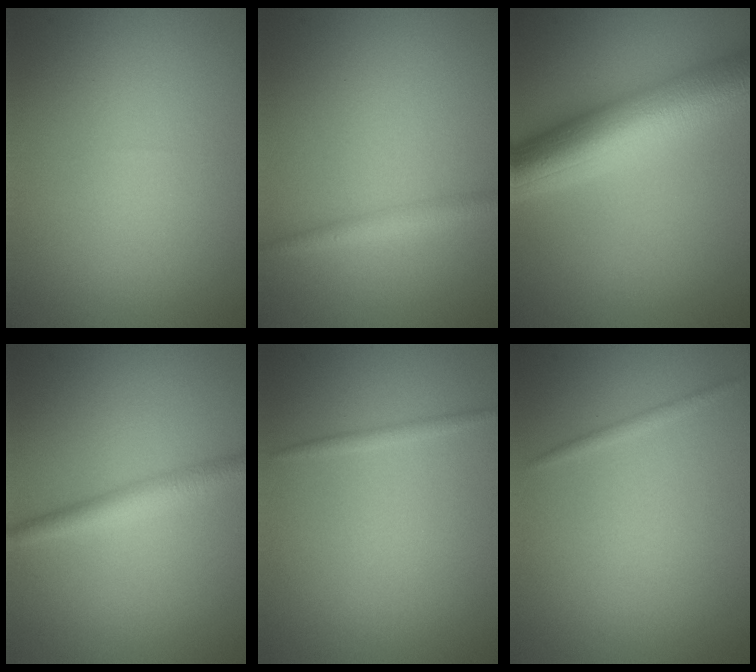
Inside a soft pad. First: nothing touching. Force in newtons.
{"total": 1.7, "press": 1.7, "slide": 0.0}
{"total": 10.3, "press": 10.3, "slide": 0.2}
{"total": 2.6, "press": 2.6, "slide": 0.0}
{"total": 0.8, "press": 0.8, "slide": 0.0}
{"total": 0.7, "press": 0.7, "slide": 0.1}